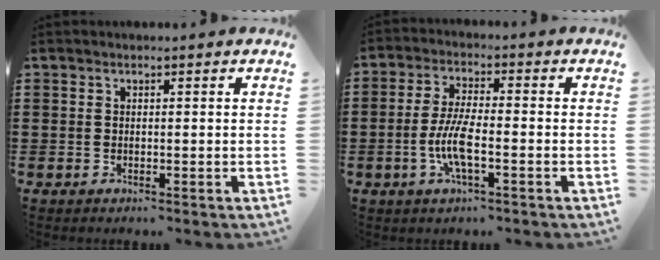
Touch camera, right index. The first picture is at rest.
{"total": 6.4, "force": [-2.0, 1.6, 5.9], "torque": [-0.134, -0.009, -0.044]}